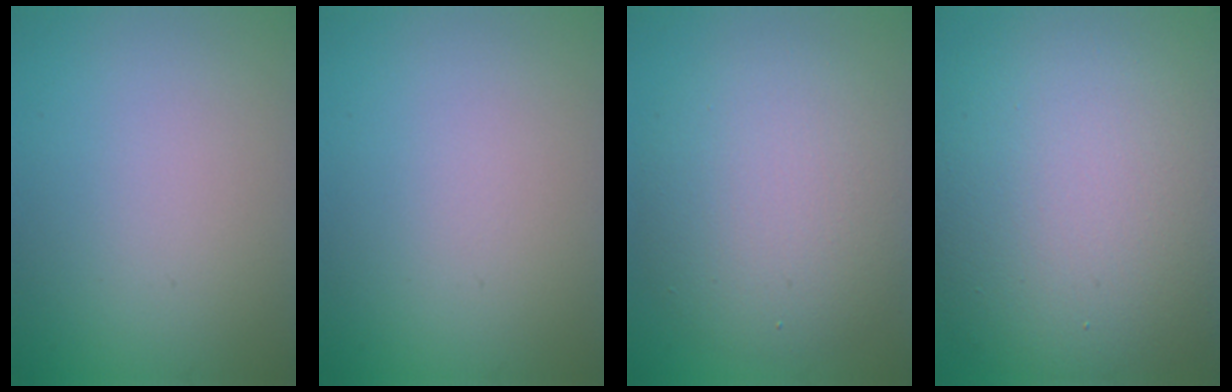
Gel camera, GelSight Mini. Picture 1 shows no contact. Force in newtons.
{"total": 0.0}
{"total": 7.1, "press": 7.1, "slide": 0.6}
{"total": 14.2, "press": 14.2, "slide": 1.1}